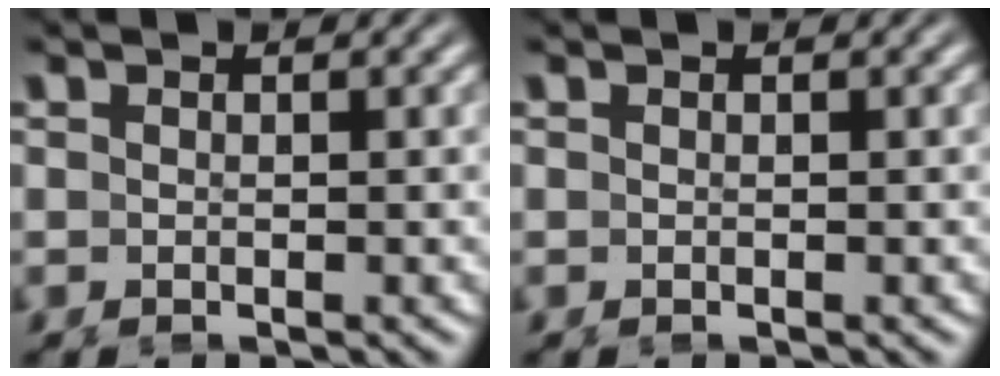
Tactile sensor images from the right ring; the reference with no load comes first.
{"total": 0.0}